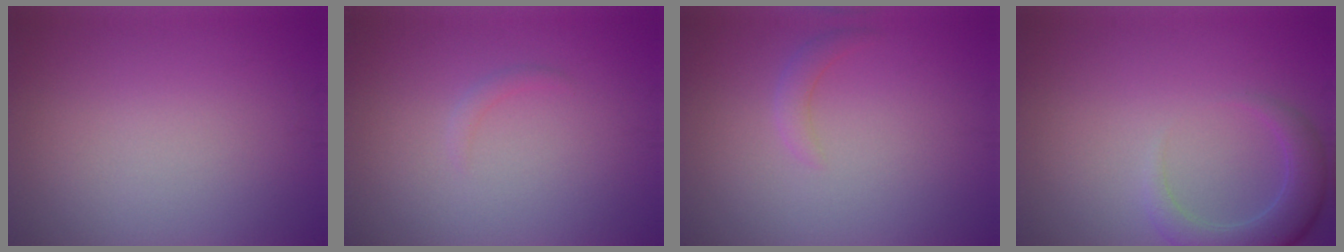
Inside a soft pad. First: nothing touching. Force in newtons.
{"total": 0.7, "press": 0.7, "slide": 0.1}
{"total": 1.4, "press": 1.4, "slide": 0.1}
{"total": 4.0, "press": 3.9, "slide": 0.5}